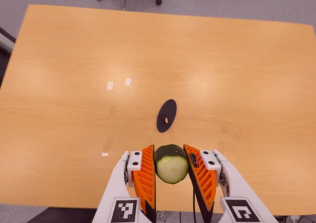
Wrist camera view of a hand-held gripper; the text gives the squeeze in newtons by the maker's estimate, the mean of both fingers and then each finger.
{"total": 10.1, "left": 9.2, "right": 11.1}